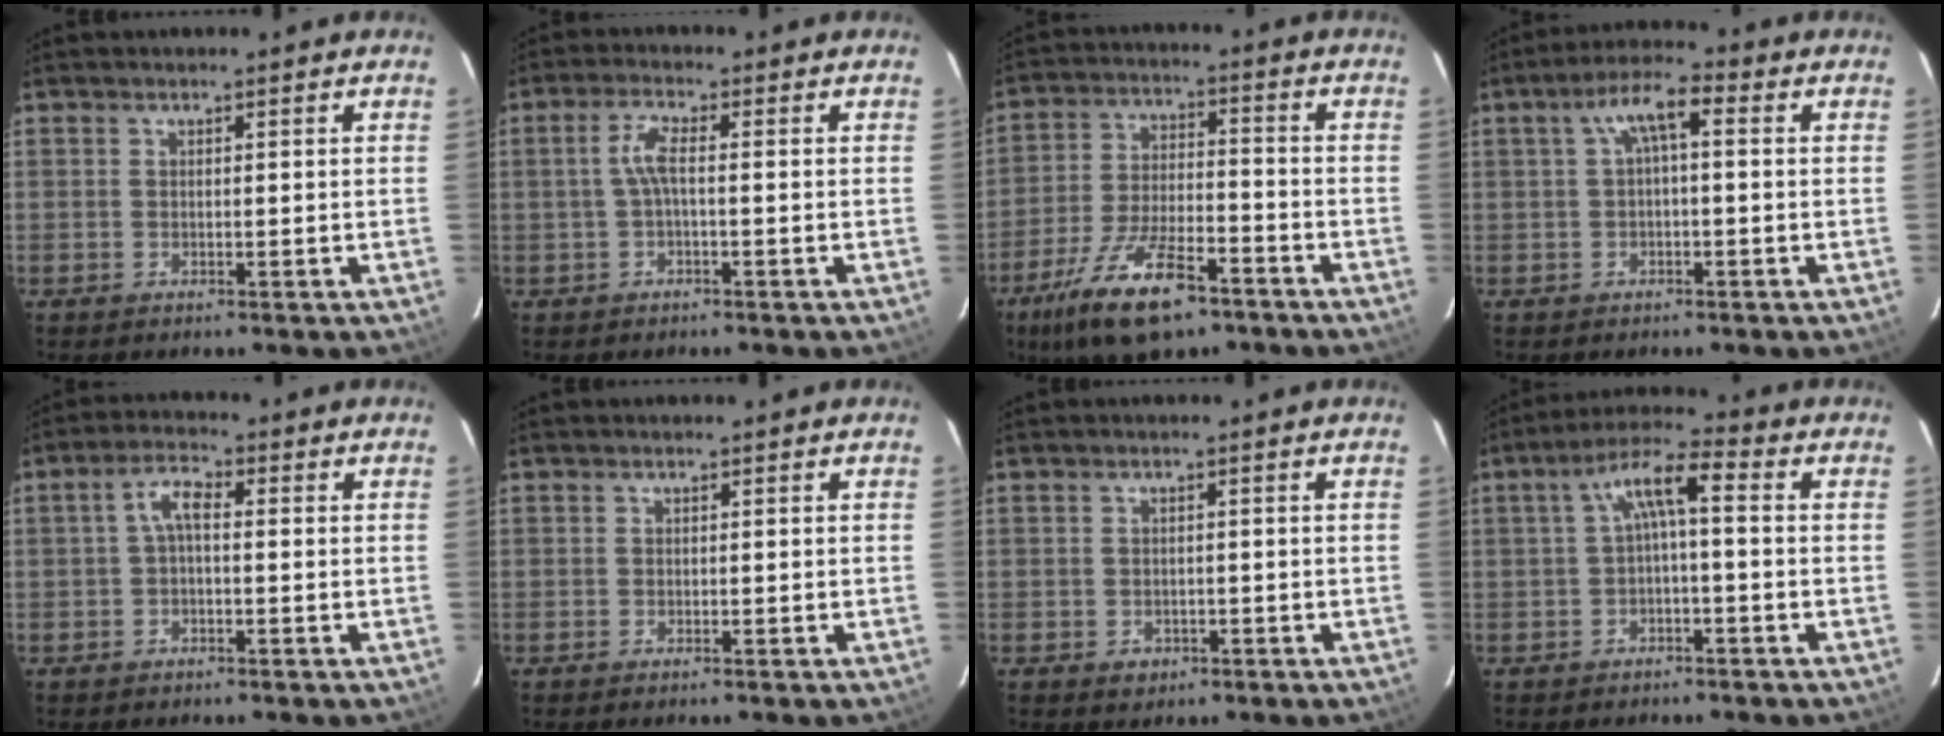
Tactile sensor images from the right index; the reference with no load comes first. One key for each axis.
{"total": 3.2, "fx": -0.4, "fy": 0.5, "fz": 3.1, "tx": -0.066, "ty": 0.006, "tz": -0.006}
{"total": 15.4, "fx": -10.0, "fy": 5.4, "fz": 10.5, "tx": -0.217, "ty": -0.025, "tz": -0.176}
{"total": 5.4, "fx": 0.6, "fy": 1.7, "fz": 5.1, "tx": -0.101, "ty": 0.021, "tz": 0.015}
{"total": 3.7, "fx": -0.2, "fy": 1.6, "fz": 3.3, "tx": -0.067, "ty": 0.016, "tz": -0.003}
{"total": 0.0}
{"total": 2.2, "fx": -0.8, "fy": 1.9, "fz": 0.5, "tx": -0.009, "ty": 0.000, "tz": -0.009}
{"total": 6.1, "fx": -0.3, "fy": 1.5, "fz": 6.0, "tx": -0.123, "ty": 0.022, "tz": -0.005}